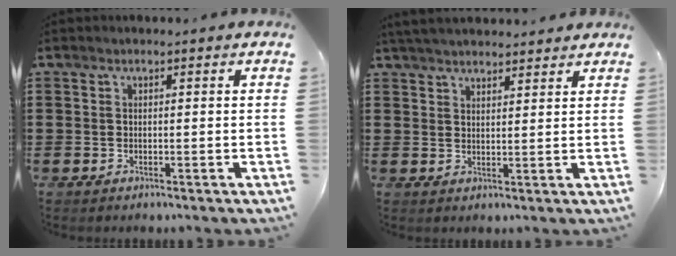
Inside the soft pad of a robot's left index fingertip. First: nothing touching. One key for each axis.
{"total": 3.6, "fx": 3.6, "fy": 0.2, "fz": 0.6, "tx": -0.022, "ty": -0.005, "tz": 0.068}